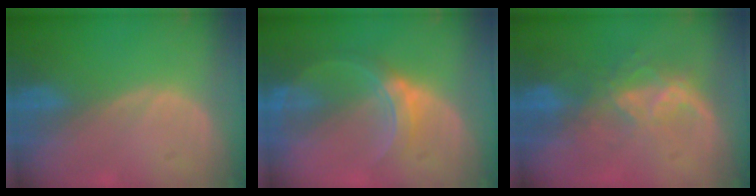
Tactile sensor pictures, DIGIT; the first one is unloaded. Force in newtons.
{"total": 5.9, "press": 5.8, "slide": 1.2}
{"total": 6.5, "press": 5.9, "slide": 2.8}